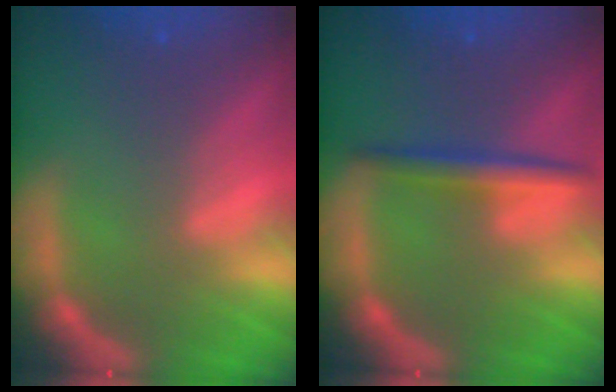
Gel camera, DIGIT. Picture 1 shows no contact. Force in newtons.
{"total": 3.0}